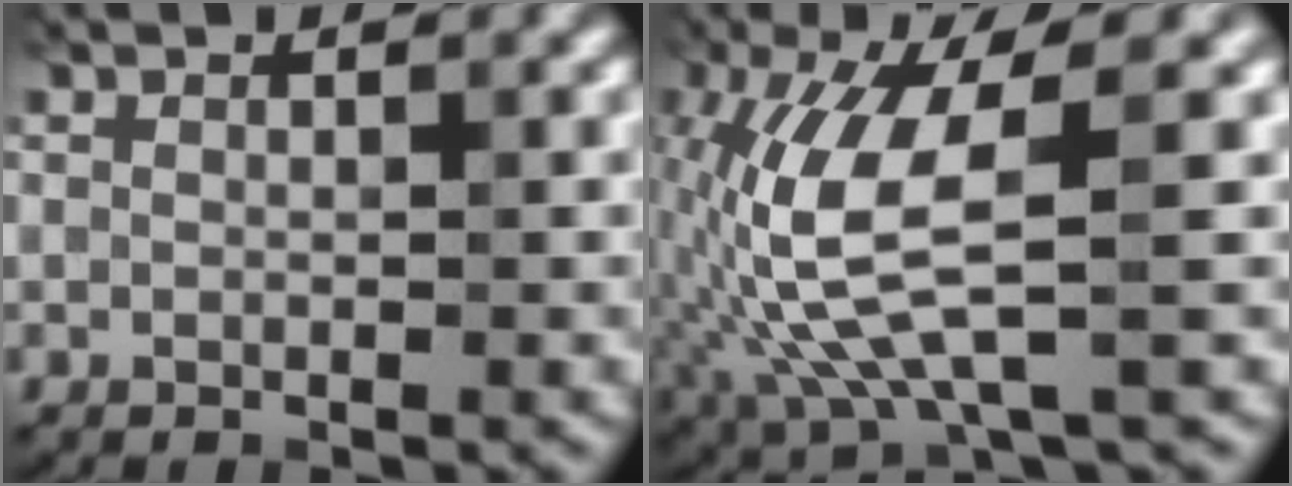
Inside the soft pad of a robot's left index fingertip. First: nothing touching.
{"total": 8.7, "force": [-1.4, 2.2, 8.3], "torque": [-0.190, -0.003, -0.012]}